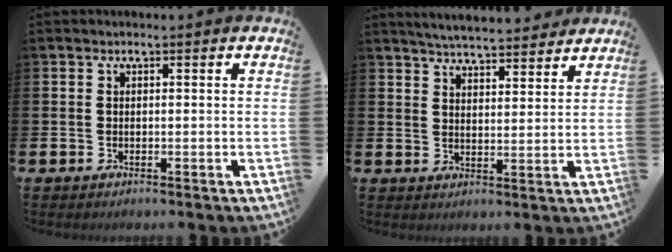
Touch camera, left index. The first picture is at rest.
{"total": 5.3, "force": [5.3, 0.3, 0.6], "torque": [-0.022, -0.031, 0.093]}